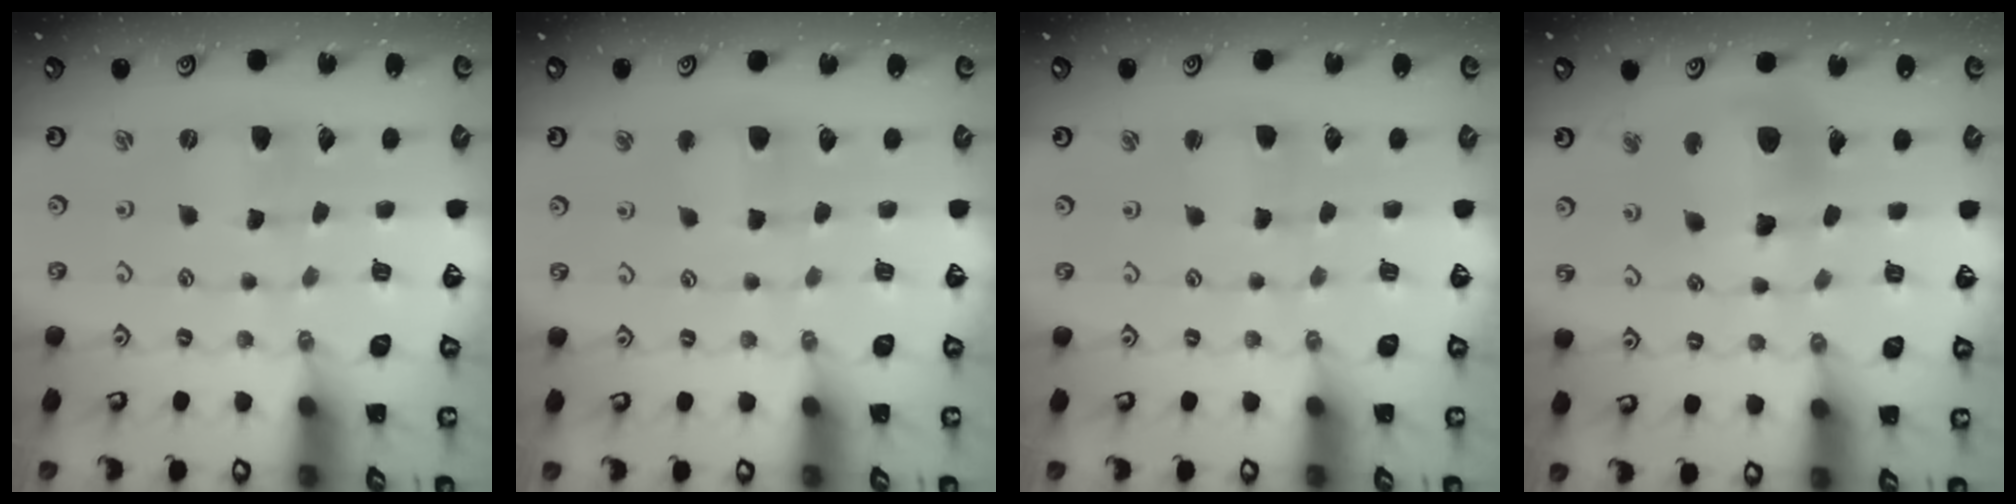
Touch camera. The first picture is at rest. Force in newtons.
{"total": 3.8, "press": 3.8, "slide": 0.4}
{"total": 1.7, "press": 1.7, "slide": 0.2}
{"total": 11.5, "press": 11.4, "slide": 1.7}